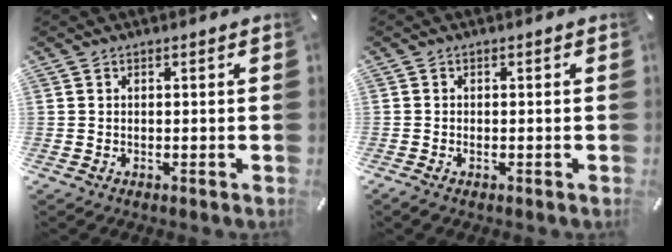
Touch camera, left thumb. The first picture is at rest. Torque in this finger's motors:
{"motor_torque": [-0.02, 0.11, 0.27, 0.33, 0.02]}